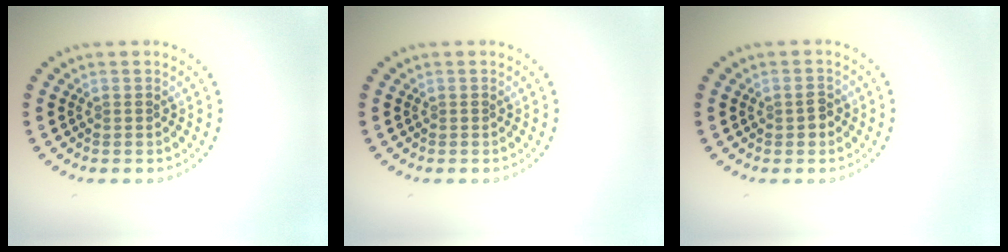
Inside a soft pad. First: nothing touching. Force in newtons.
{"total": 0.0}
{"total": 1.4, "press": 1.4, "slide": 0.1}